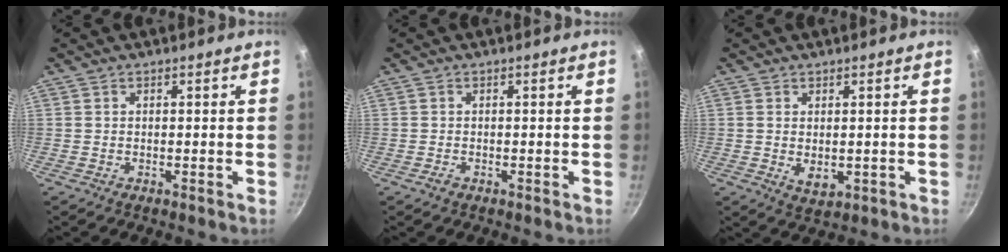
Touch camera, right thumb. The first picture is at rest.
{"total": 1.1, "force": [-0.7, 0.7, 0.5], "torque": [-0.009, 0.001, -0.013]}
{"total": 3.9, "force": [-0.1, 2.5, 3.0], "torque": [-0.048, -0.012, 0.006]}